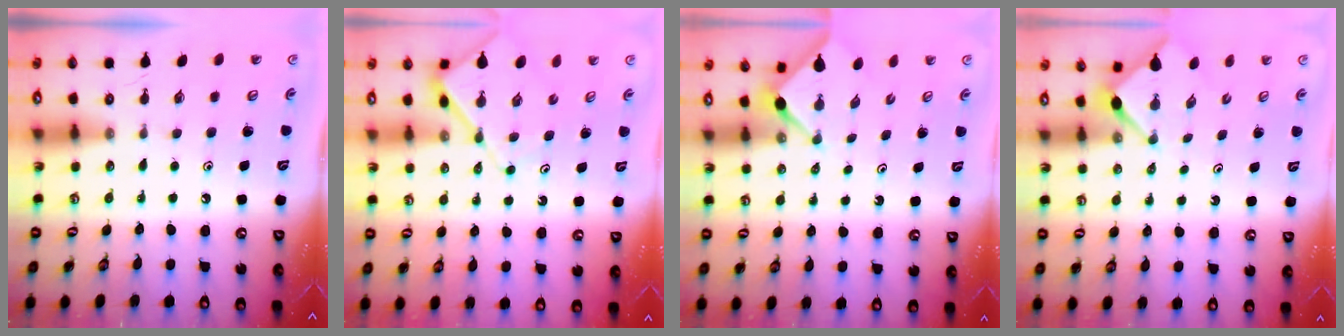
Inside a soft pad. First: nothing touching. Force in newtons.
{"total": 6.3, "press": 6.3, "slide": 0.7}
{"total": 2.9, "press": 2.9, "slide": 0.3}
{"total": 2.8, "press": 2.8, "slide": 0.3}